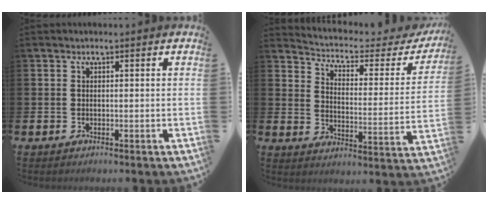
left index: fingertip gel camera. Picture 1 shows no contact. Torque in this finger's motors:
{"motor_torque": [0.84, -1.30, 0.06, 0.01]}